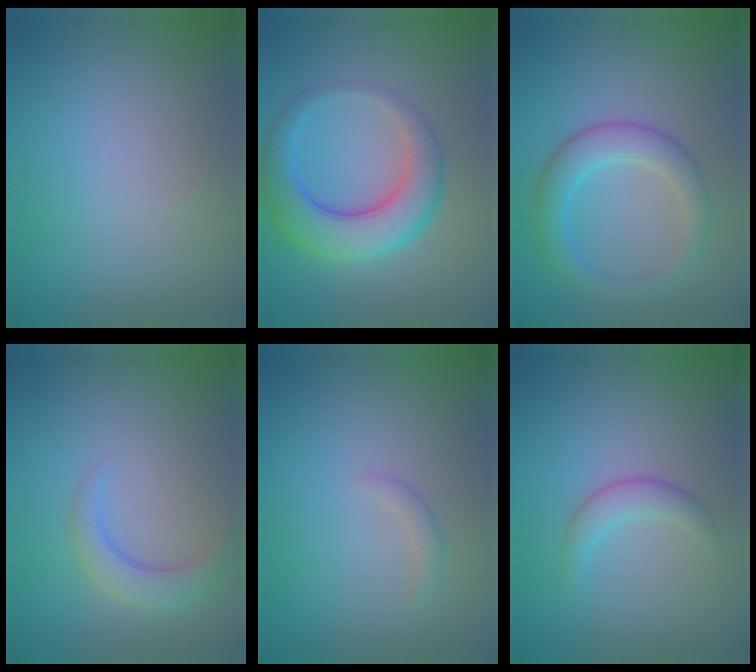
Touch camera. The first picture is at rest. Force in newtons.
{"total": 6.8, "press": 6.8, "slide": 0.2}
{"total": 4.3, "press": 4.3, "slide": 0.1}
{"total": 3.0, "press": 3.0, "slide": 0.3}
{"total": 1.0, "press": 1.0, "slide": 0.1}
{"total": 2.1, "press": 2.1, "slide": 0.2}